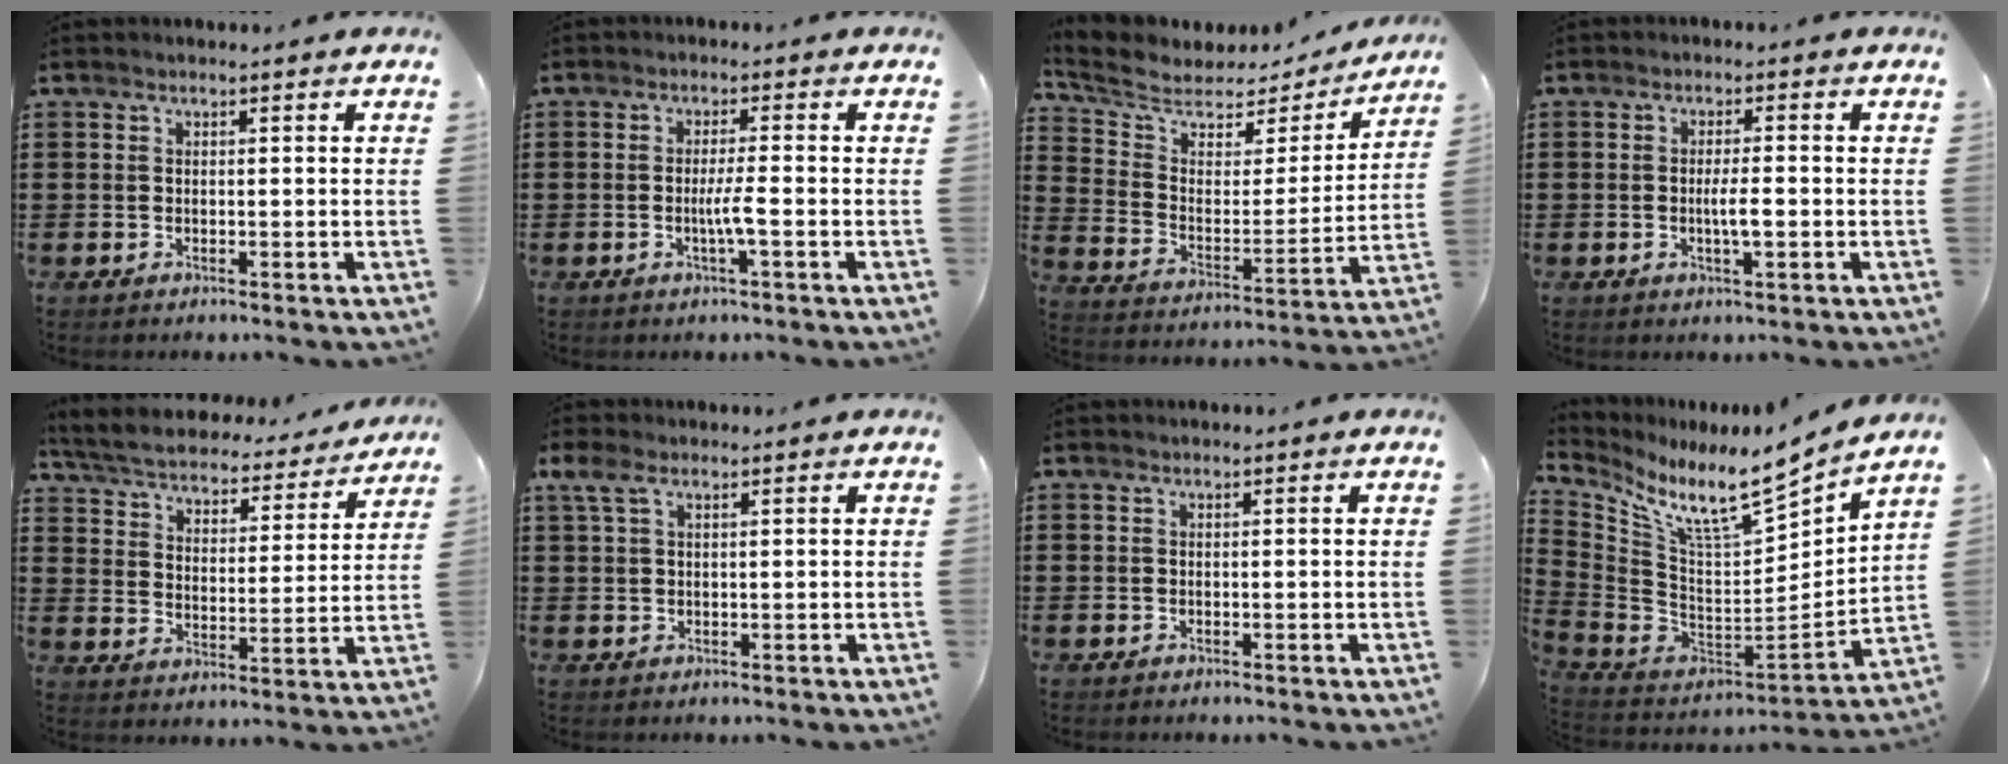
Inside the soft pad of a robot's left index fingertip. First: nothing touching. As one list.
[{"total": 3.3, "force": [-0.8, -0.1, 3.2], "torque": [-0.062, -0.007, -0.020]}, {"total": 5.4, "force": [4.3, 2.9, 1.7], "torque": [-0.066, -0.031, 0.069]}, {"total": 3.1, "force": [-0.5, 0.6, 3.0], "torque": [-0.060, -0.003, -0.011]}, {"total": 4.3, "force": [4.1, 0.4, 1.1], "torque": [-0.044, -0.031, 0.063]}, {"total": 2.9, "force": [1.2, 1.4, 2.3], "torque": [-0.058, 0.003, 0.019]}, {"total": 0.0}, {"total": 9.7, "force": [7.4, 0.4, 6.2], "torque": [-0.141, -0.073, 0.116]}]